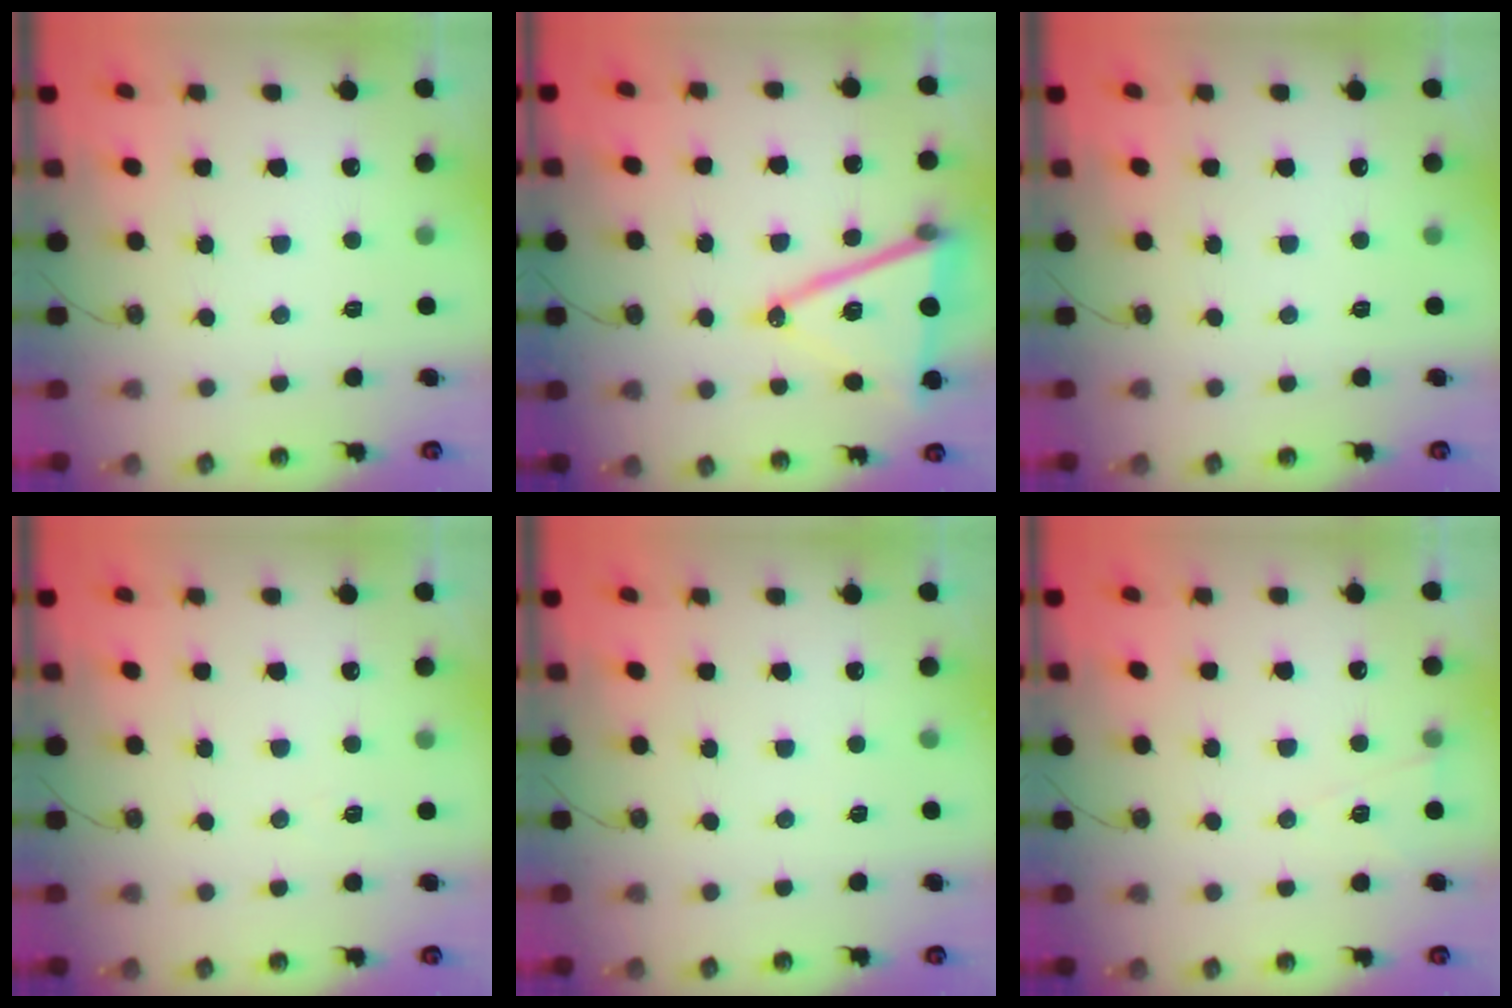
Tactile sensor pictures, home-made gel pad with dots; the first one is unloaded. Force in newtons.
{"total": 15.7, "press": 15.3, "slide": 3.8}
{"total": 0.0}
{"total": 4.5, "press": 3.2, "slide": 3.2}
{"total": 2.8, "press": 2.2, "slide": 1.6}
{"total": 5.6, "press": 3.6, "slide": 4.3}